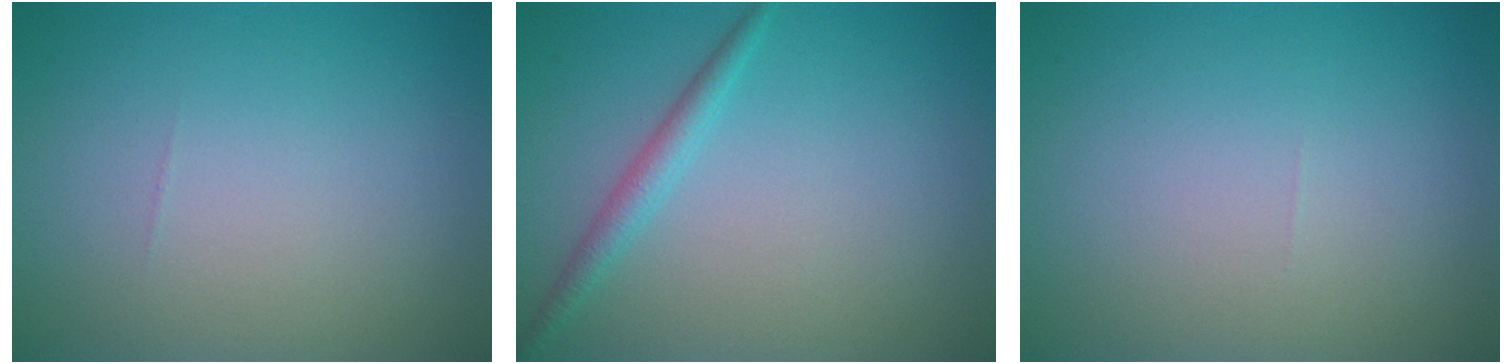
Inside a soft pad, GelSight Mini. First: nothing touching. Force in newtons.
{"total": 1.8, "press": 1.8, "slide": 0.1}
{"total": 0.0}